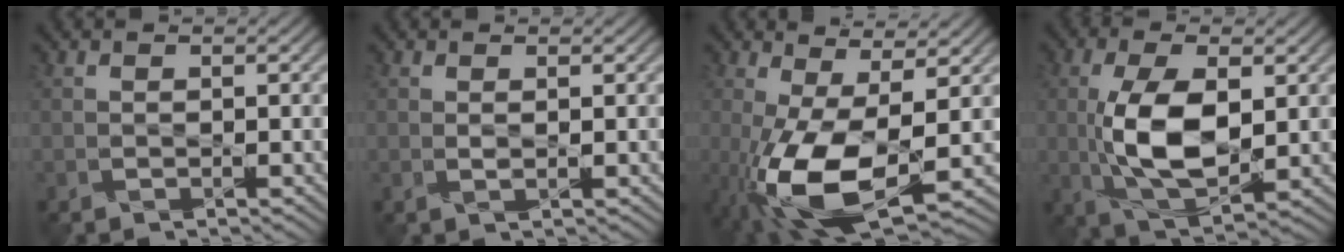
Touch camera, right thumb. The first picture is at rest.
{"total": 0.7, "force": [0.3, 0.1, 0.6], "torque": [-0.014, -0.001, 0.004]}
{"total": 11.4, "force": [-2.9, 4.4, 10.1], "torque": [-0.225, -0.016, -0.051]}
{"total": 10.0, "force": [0.2, 4.7, 8.8], "torque": [-0.187, -0.002, 0.009]}